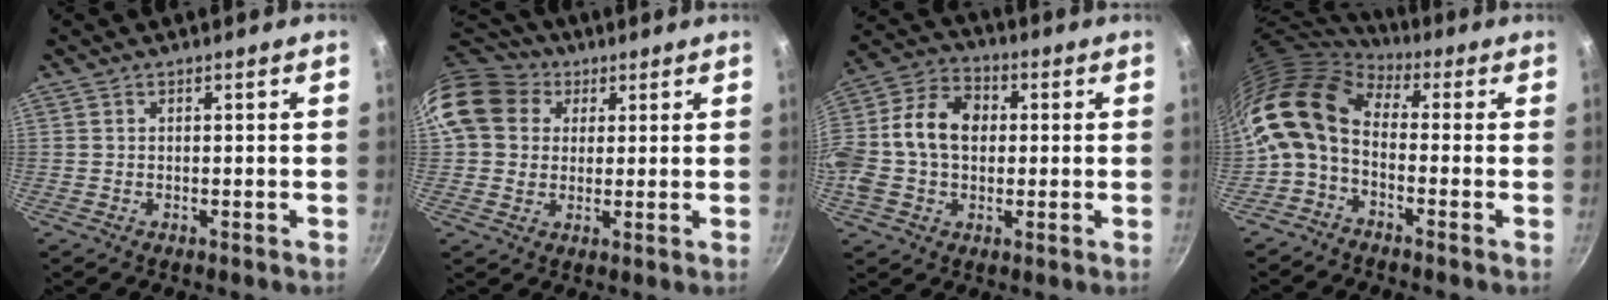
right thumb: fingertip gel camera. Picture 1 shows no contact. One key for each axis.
{"total": 14.0, "fx": 5.2, "fy": 11.3, "fz": 6.3, "tx": -0.106, "ty": 0.012, "tz": 0.085}
{"total": 16.2, "fx": 0.6, "fy": 11.8, "fz": 11.1, "tx": -0.195, "ty": 0.036, "tz": -0.006}
{"total": 11.8, "fx": -0.2, "fy": 7.4, "fz": 9.2, "tx": -0.171, "ty": 0.026, "tz": -0.024}